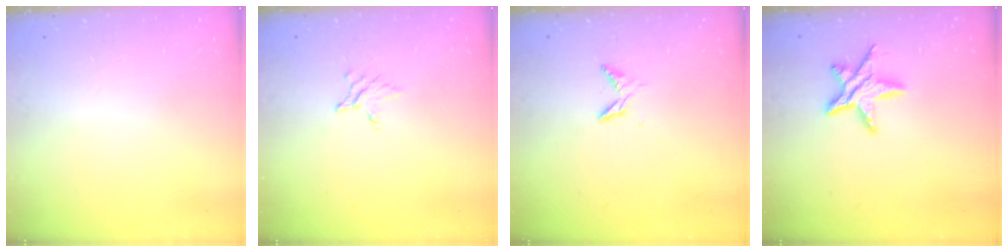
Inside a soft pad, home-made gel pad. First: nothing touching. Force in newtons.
{"total": 4.2, "press": 4.2, "slide": 0.4}
{"total": 4.8, "press": 4.8, "slide": 0.5}
{"total": 10.6, "press": 10.6, "slide": 0.5}